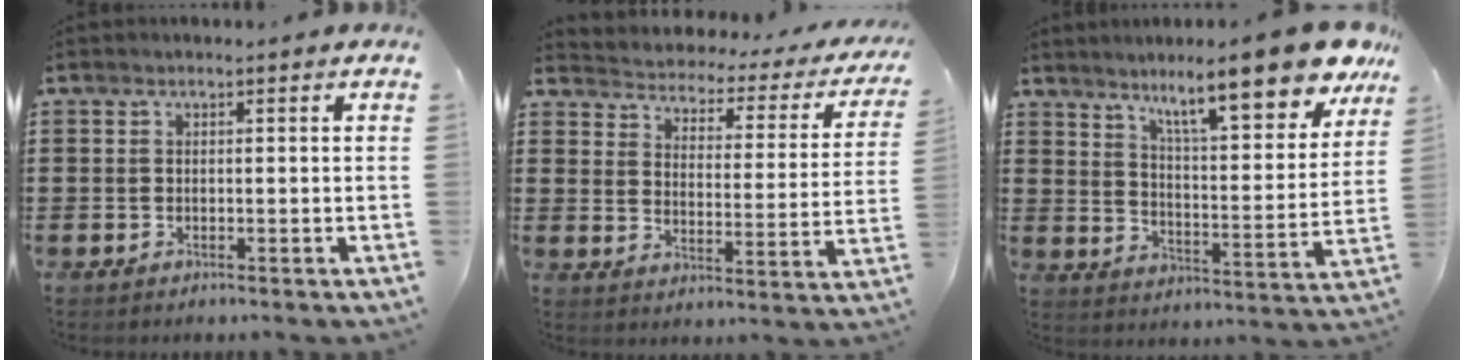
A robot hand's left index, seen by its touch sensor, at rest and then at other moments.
{"total": 2.0, "force": [1.9, 0.4, -0.1], "torque": [-0.019, -0.024, 0.021]}
{"total": 13.3, "force": [10.1, 1.4, 8.5], "torque": [-0.152, -0.054, 0.163]}